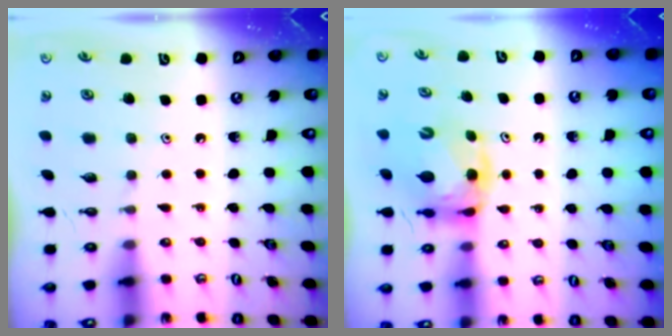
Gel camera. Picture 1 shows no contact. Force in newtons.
{"total": 7.5, "press": 7.5, "slide": 0.6}